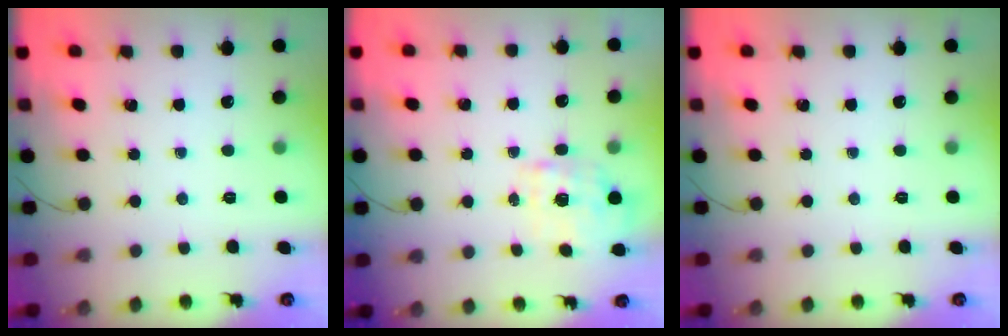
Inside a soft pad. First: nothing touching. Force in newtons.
{"total": 1.9, "press": 1.8, "slide": 0.5}
{"total": 0.0}